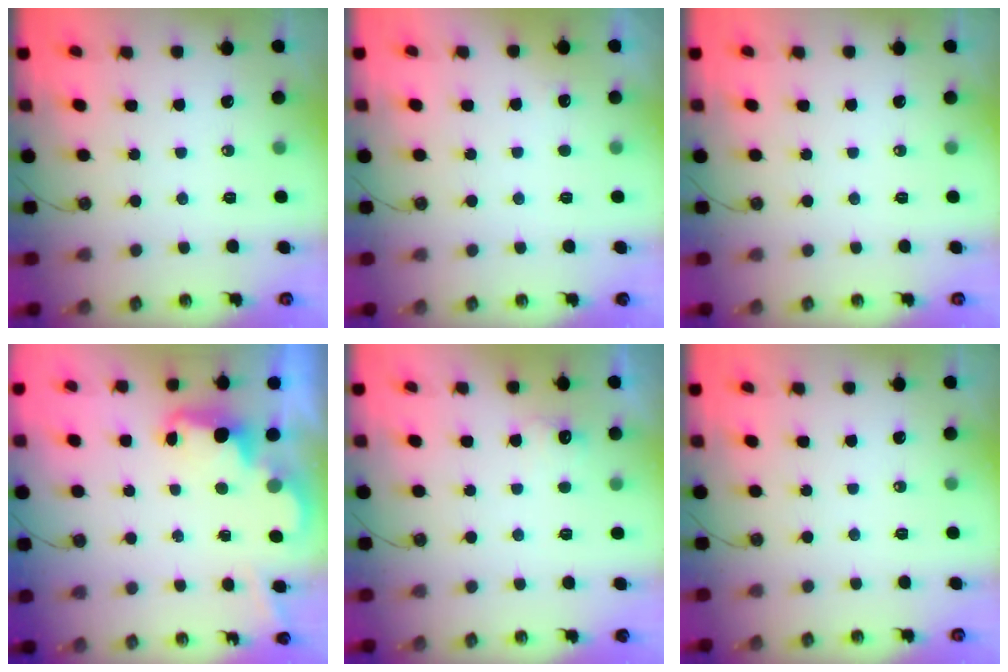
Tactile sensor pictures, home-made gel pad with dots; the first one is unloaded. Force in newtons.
{"total": 2.6, "press": 2.4, "slide": 1.0}
{"total": 0.0}
{"total": 2.5, "press": 2.5, "slide": 0.5}
{"total": 4.9, "press": 4.8, "slide": 1.1}
{"total": 0.0}